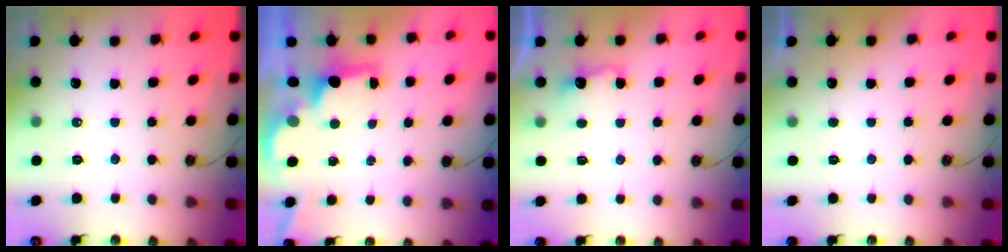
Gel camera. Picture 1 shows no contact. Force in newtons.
{"total": 1.9, "press": 1.8, "slide": 0.6}
{"total": 3.9, "press": 3.8, "slide": 0.9}
{"total": 0.0}